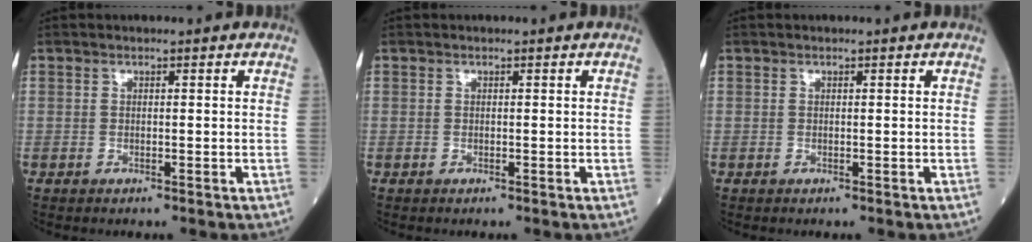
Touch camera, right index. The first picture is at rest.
{"total": 0.0}
{"total": 0.0}